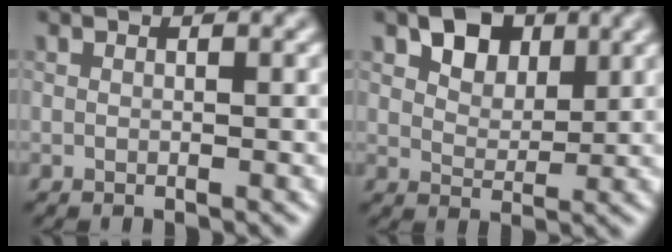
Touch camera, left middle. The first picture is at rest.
{"total": 3.0, "force": [1.5, 2.1, 1.6], "torque": [-0.033, 0.004, 0.027]}